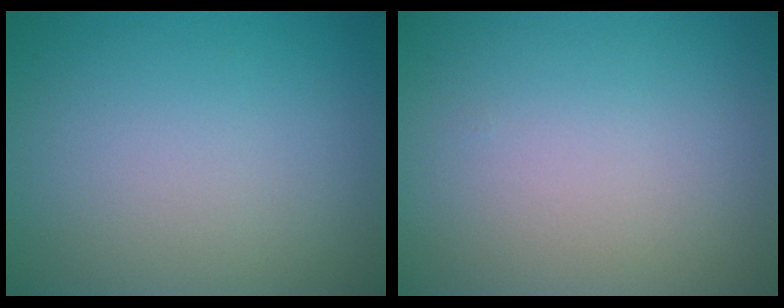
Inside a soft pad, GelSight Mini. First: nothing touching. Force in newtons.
{"total": 0.0}